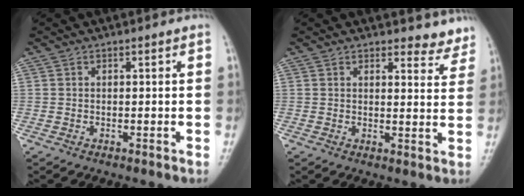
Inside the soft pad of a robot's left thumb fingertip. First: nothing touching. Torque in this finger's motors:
{"motor_torque": [-0.06, -0.03, -0.11, 0.01, 0.01]}